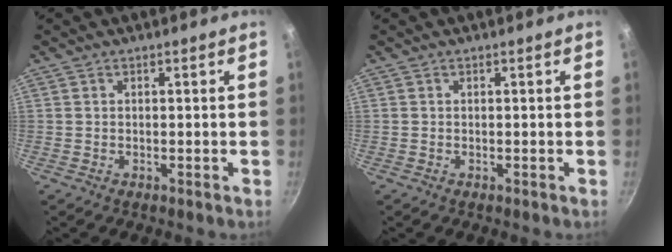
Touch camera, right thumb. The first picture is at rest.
{"total": 0.0}